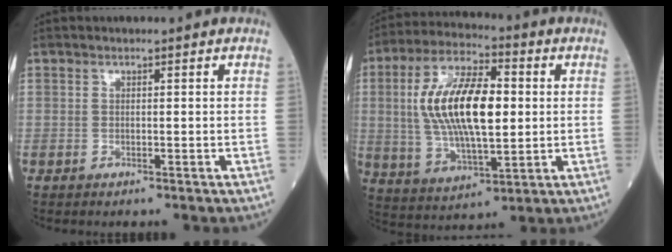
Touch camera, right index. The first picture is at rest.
{"total": 16.1, "force": [1.5, 5.7, 15.0], "torque": [-0.298, 0.010, 0.030]}